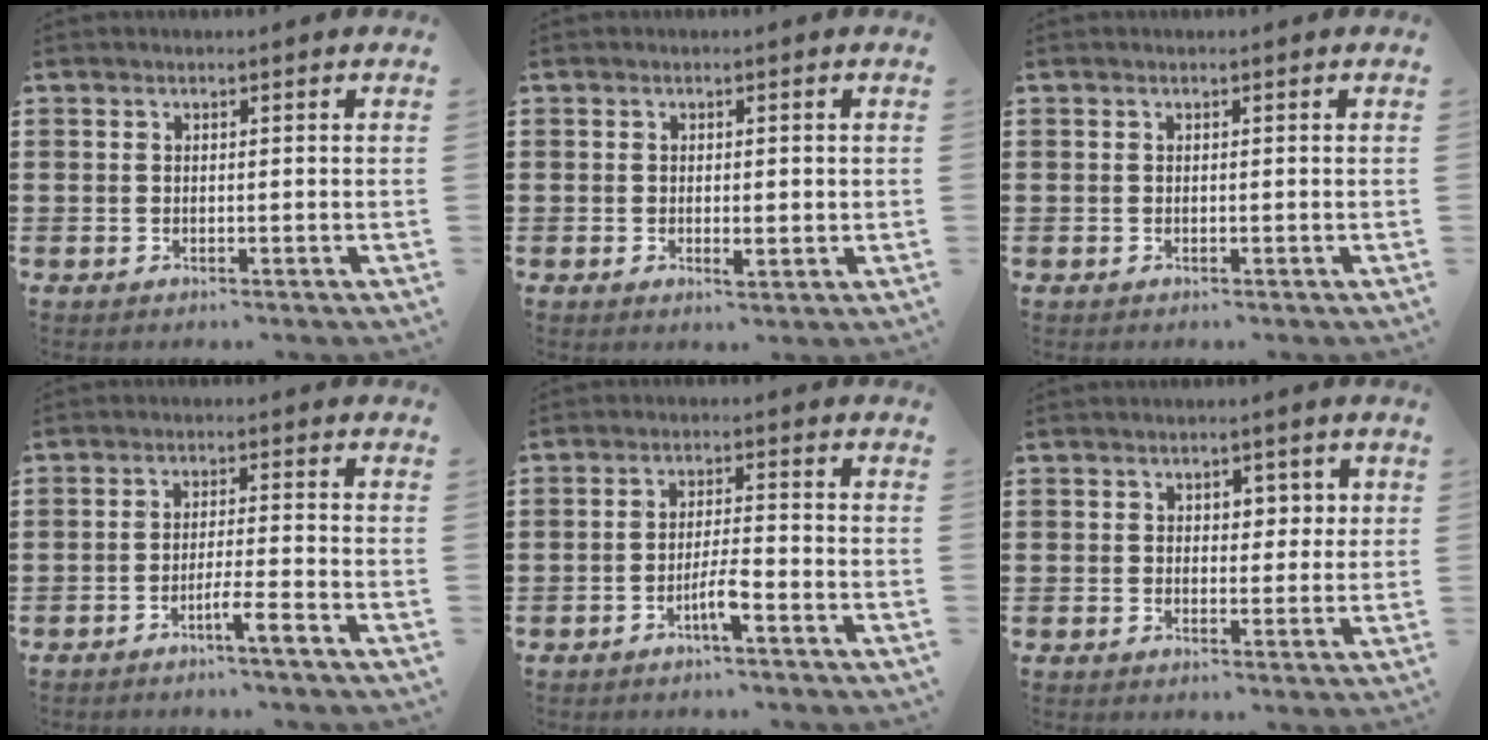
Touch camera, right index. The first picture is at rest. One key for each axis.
{"total": 1.6, "fx": -0.2, "fy": 0.8, "fz": 1.3, "tx": -0.025, "ty": 0.002, "tz": -0.003}
{"total": 0.0}
{"total": 3.8, "fx": -2.9, "fy": -0.2, "fz": 2.5, "tx": -0.041, "ty": 0.000, "tz": -0.053}
{"total": 4.1, "fx": -2.3, "fy": 0.5, "fz": 3.3, "tx": -0.071, "ty": -0.003, "tz": -0.046}
{"total": 2.8, "fx": 1.1, "fy": 2.0, "fz": 1.6, "tx": -0.021, "ty": 0.005, "tz": 0.013}